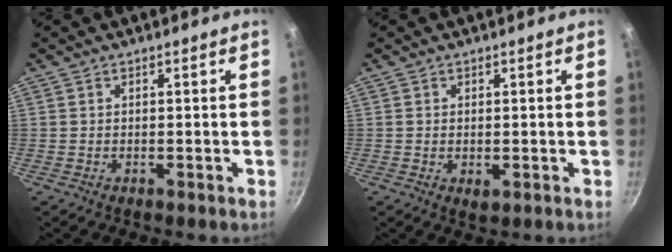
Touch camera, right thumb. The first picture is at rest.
{"total": 1.9, "force": [-0.1, 1.1, 1.6], "torque": [-0.024, -0.006, -0.001]}